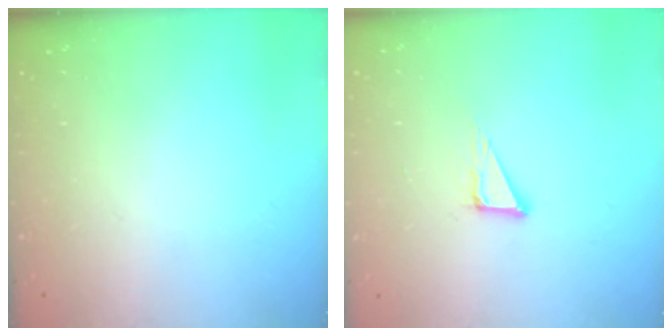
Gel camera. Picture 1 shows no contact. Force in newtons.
{"total": 5.9, "press": 5.8, "slide": 1.3}